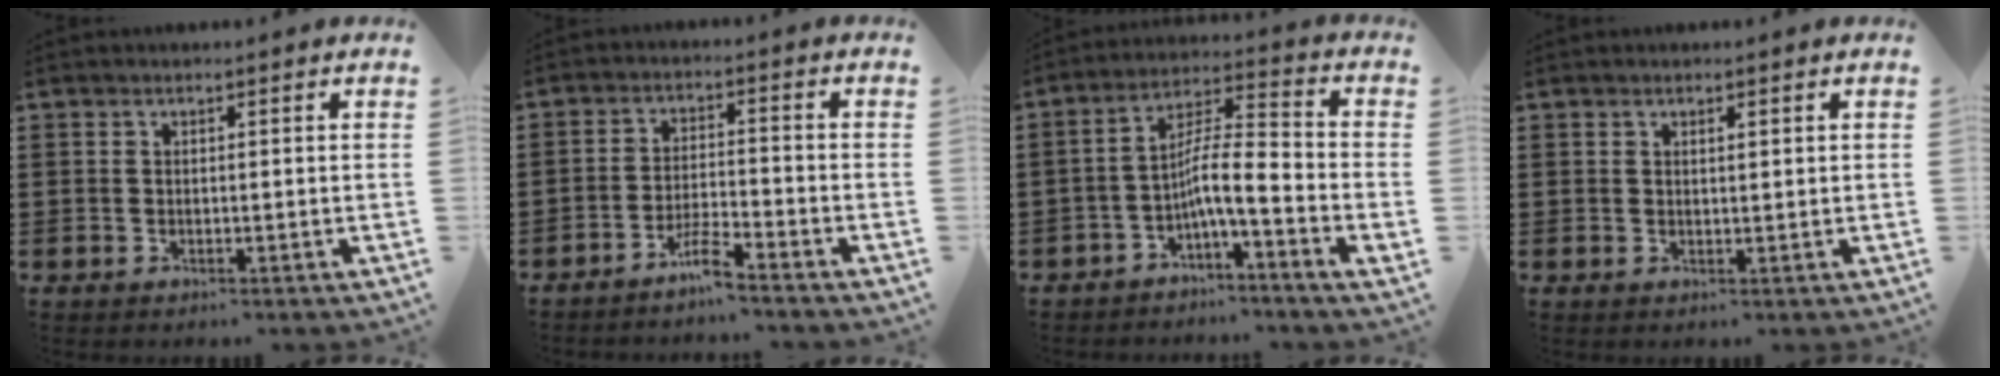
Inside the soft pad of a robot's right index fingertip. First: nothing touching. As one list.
[{"total": 4.4, "force": [-3.8, 0.1, 2.2], "torque": [-0.055, -0.001, -0.078]}, {"total": 6.4, "force": [-3.4, -0.2, 5.4], "torque": [-0.098, -0.015, -0.069]}, {"total": 0.8, "force": [0.4, 0.2, 0.7], "torque": [-0.014, 0.002, 0.006]}]